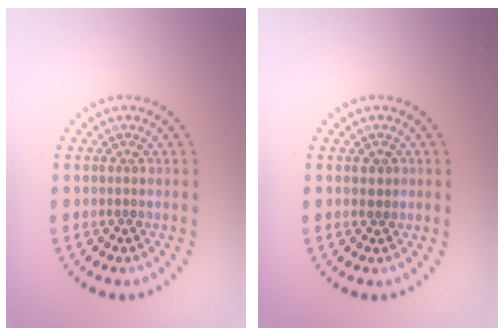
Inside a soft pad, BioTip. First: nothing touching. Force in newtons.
{"total": 0.9, "press": 0.9, "slide": 0.1}